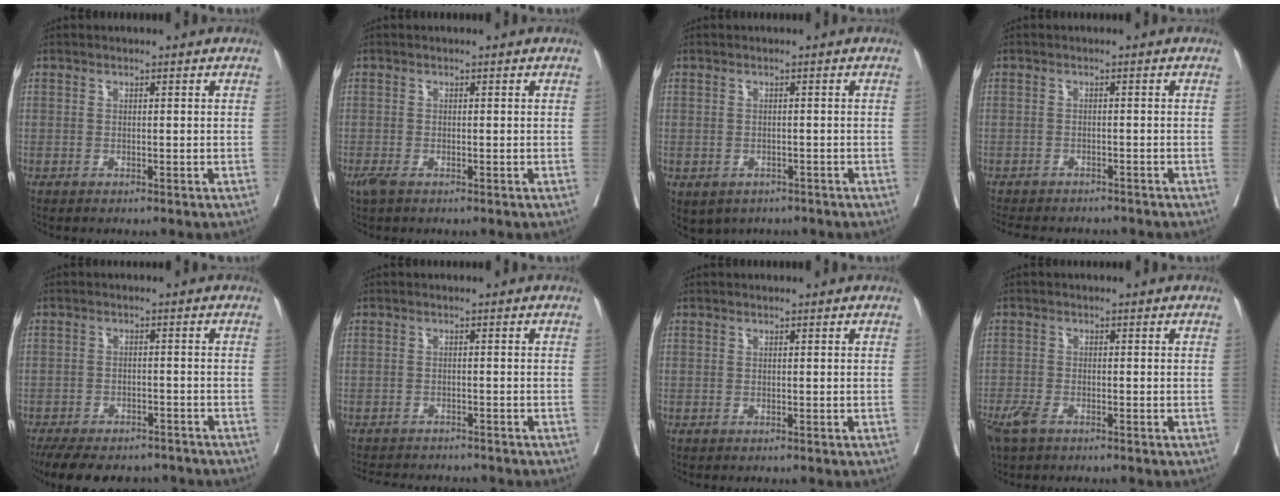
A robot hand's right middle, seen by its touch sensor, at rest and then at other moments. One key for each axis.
{"total": 1.9, "fx": -1.2, "fy": 0.7, "fz": 1.3, "tx": -0.031, "ty": -0.008, "tz": -0.021}
{"total": 5.6, "fx": -3.8, "fy": 3.7, "fz": 1.6, "tx": -0.025, "ty": 0.007, "tz": -0.047}
{"total": 10.0, "fx": -9.0, "fy": 2.8, "fz": 3.3, "tx": -0.063, "ty": -0.009, "tz": -0.116}
{"total": 14.1, "fx": -11.9, "fy": 5.3, "fz": 5.3, "tx": -0.113, "ty": -0.004, "tz": -0.160}
{"total": 8.2, "fx": -7.8, "fy": 1.5, "fz": 2.2, "tx": -0.038, "ty": -0.007, "tz": -0.105}
{"total": 0.0}
{"total": 4.2, "fx": -2.9, "fy": 1.7, "fz": 2.6, "tx": -0.059, "ty": -0.009, "tz": -0.054}